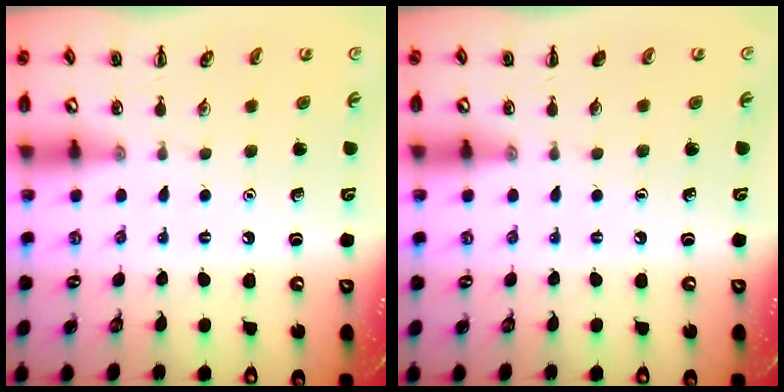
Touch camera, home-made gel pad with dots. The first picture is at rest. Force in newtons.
{"total": 0.0}